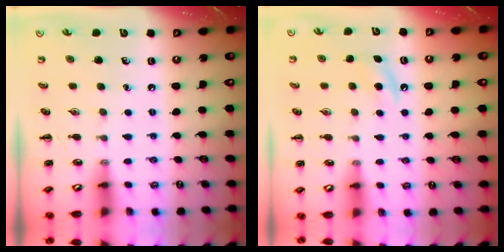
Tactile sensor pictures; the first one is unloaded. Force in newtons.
{"total": 5.3, "press": 5.0, "slide": 1.8}